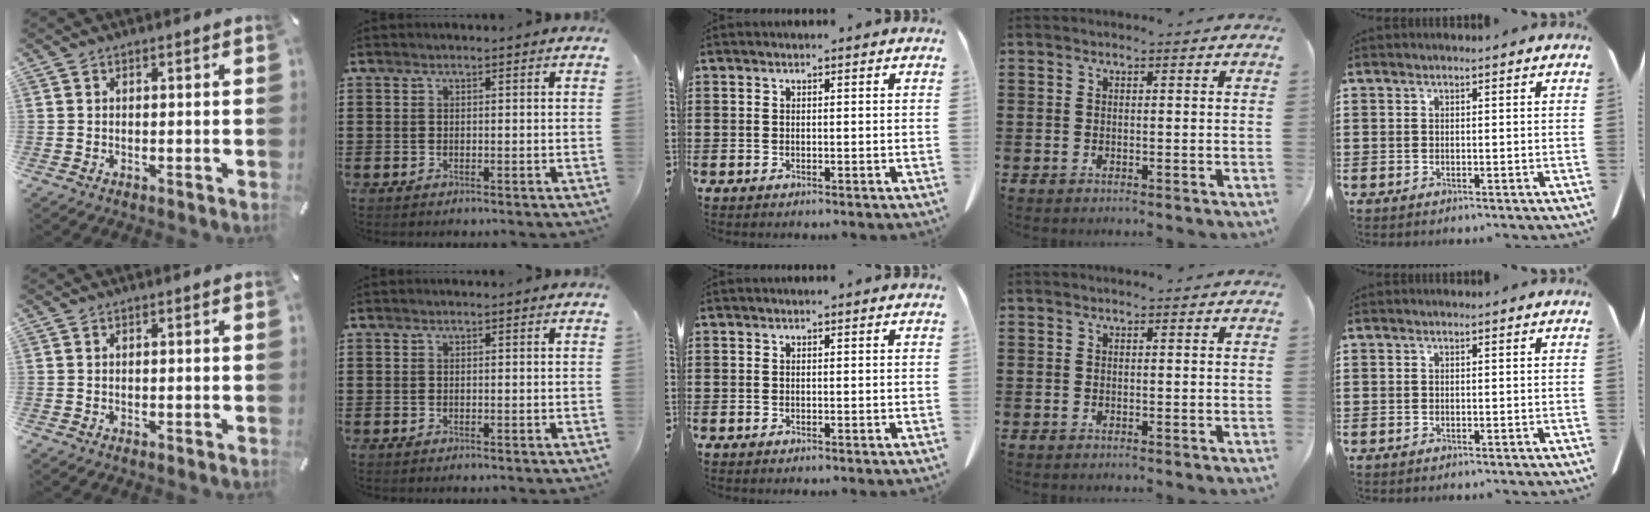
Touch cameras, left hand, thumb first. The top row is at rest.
{}